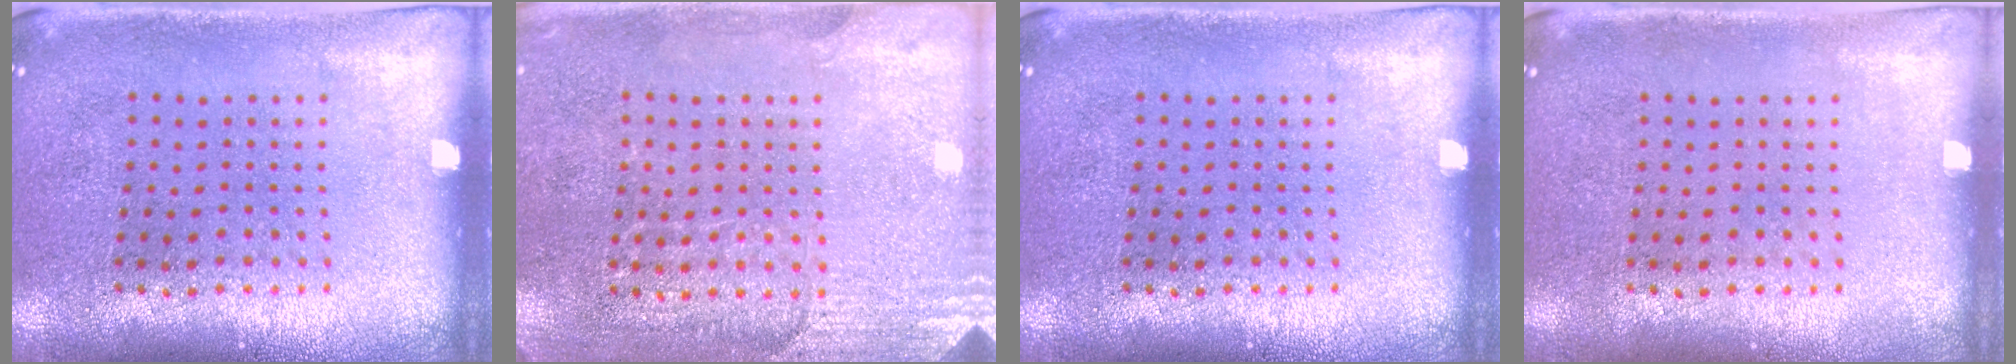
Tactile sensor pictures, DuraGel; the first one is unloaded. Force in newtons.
{"total": 2.8, "press": 2.6, "slide": 1.0}
{"total": 0.0}
{"total": 0.0}